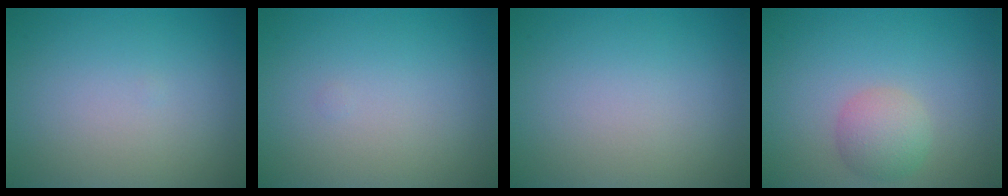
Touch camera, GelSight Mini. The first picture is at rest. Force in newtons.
{"total": 0.0}
{"total": 0.0}
{"total": 2.8, "press": 2.8, "slide": 0.2}